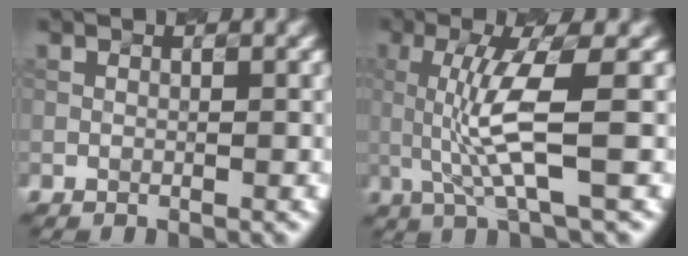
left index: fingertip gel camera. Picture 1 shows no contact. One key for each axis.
{"total": 5.4, "fx": -0.1, "fy": 0.6, "fz": 5.4, "tx": -0.119, "ty": 0.000, "tz": 0.013}